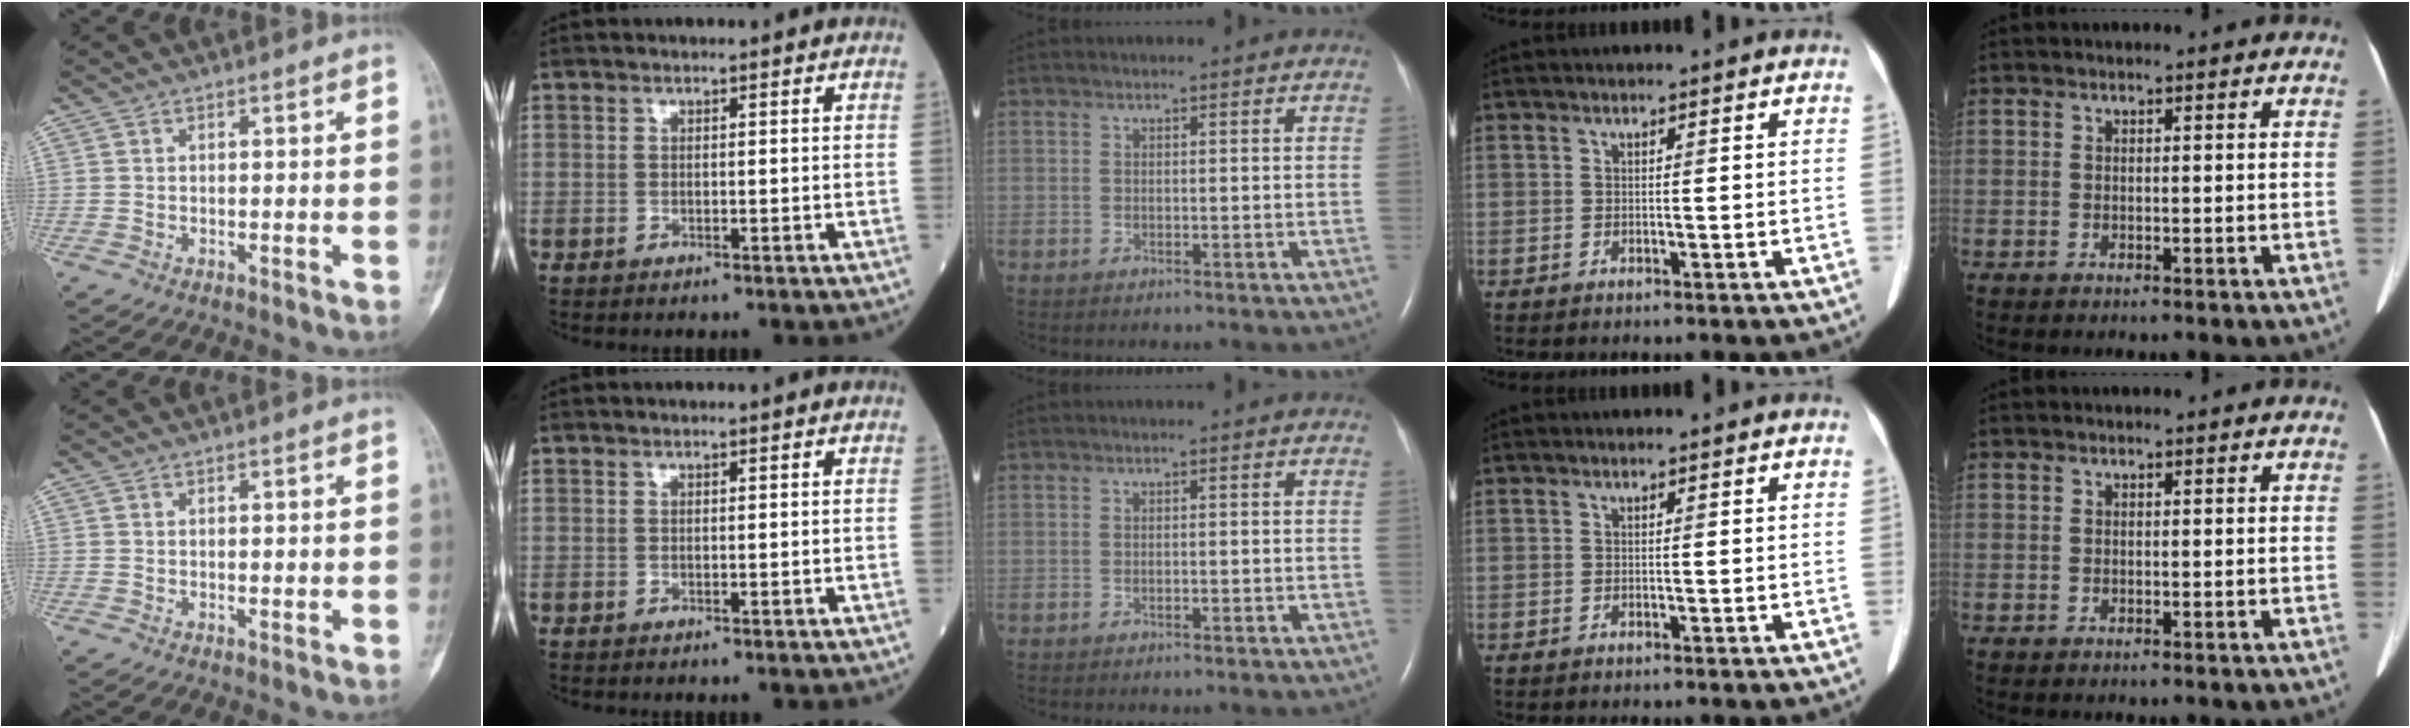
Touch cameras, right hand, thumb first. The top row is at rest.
{"thumb": {"total": 0.8, "force": [0.0, 0.3, 0.7], "torque": [-0.006, -0.002, 0.000]}, "middle": {"total": 0.5, "force": [-0.3, 0.1, 0.4], "torque": [-0.013, 0.000, -0.002]}}